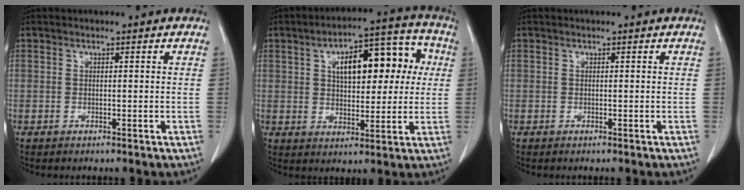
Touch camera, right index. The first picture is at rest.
{"total": 13.6, "force": [3.3, 6.3, 11.6], "torque": [-0.166, 0.040, 0.051]}
{"total": 0.0}